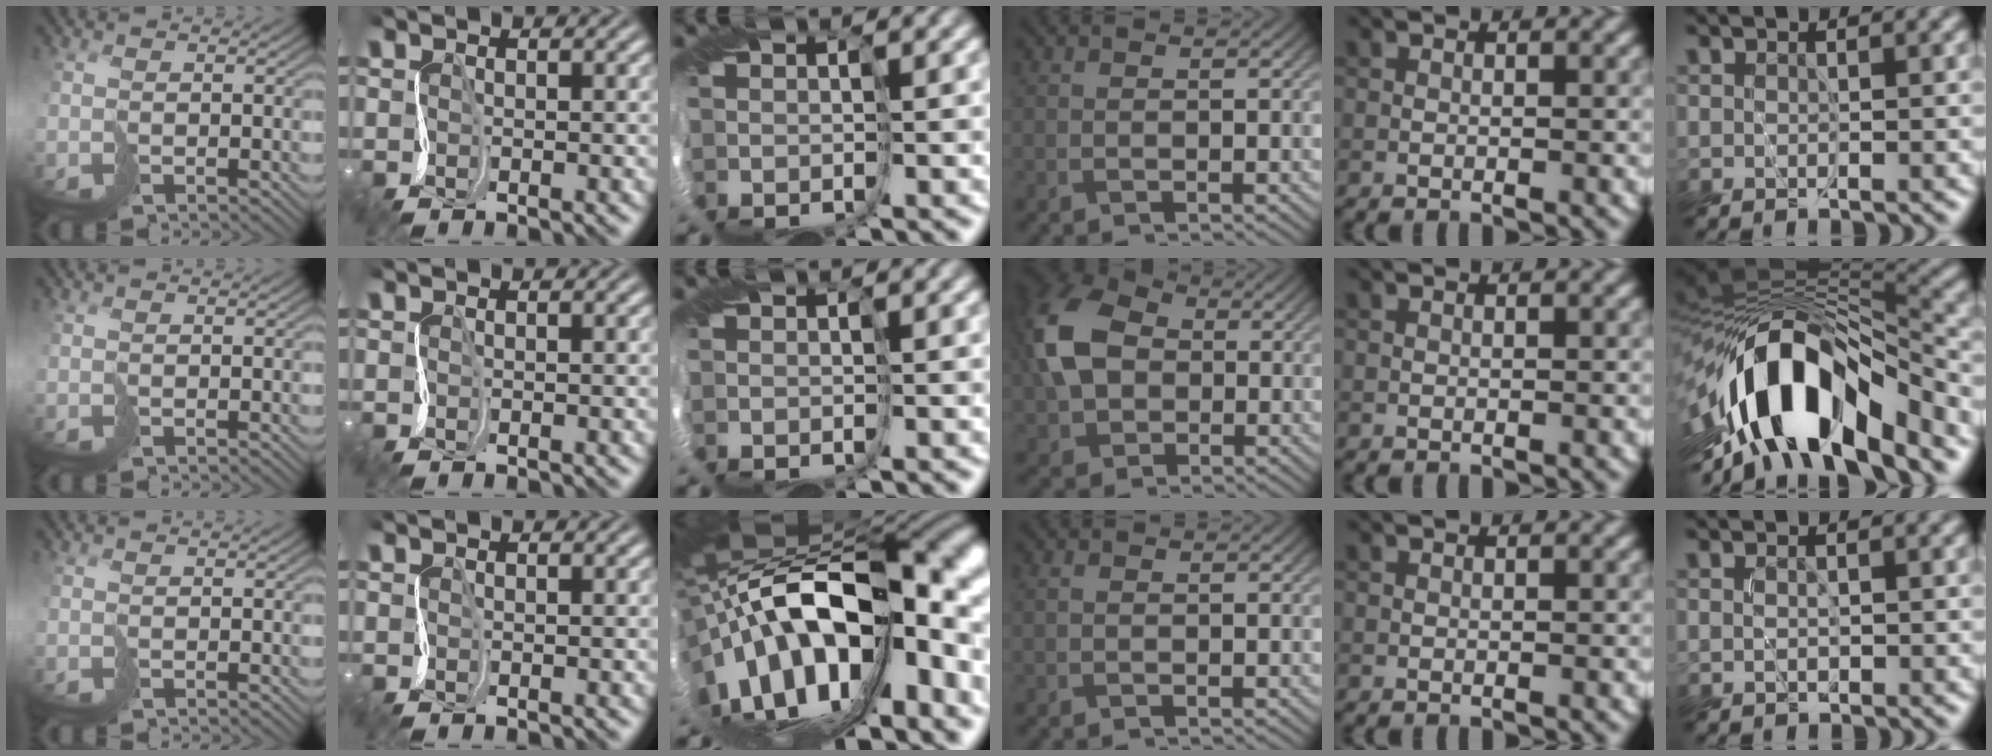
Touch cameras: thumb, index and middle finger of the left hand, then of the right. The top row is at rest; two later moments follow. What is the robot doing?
{"motion": "cut", "object": "bubble wrap"}